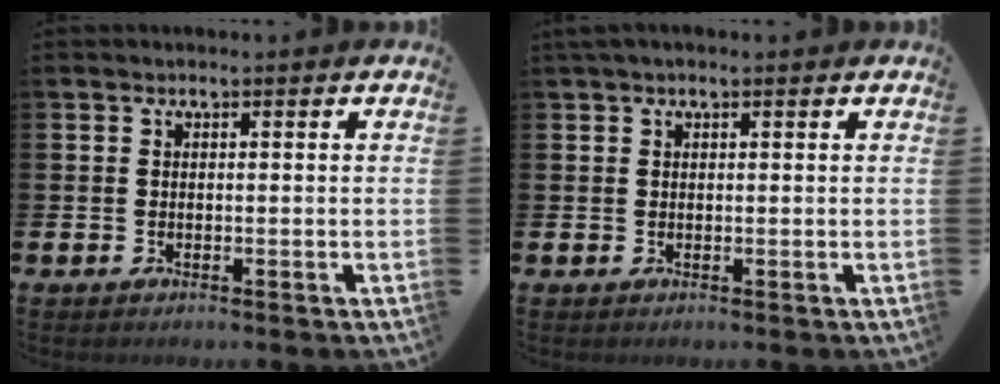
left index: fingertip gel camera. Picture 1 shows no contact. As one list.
[{"total": 1.0, "force": [0.7, 0.3, 0.6], "torque": [-0.002, 0.000, 0.009]}]